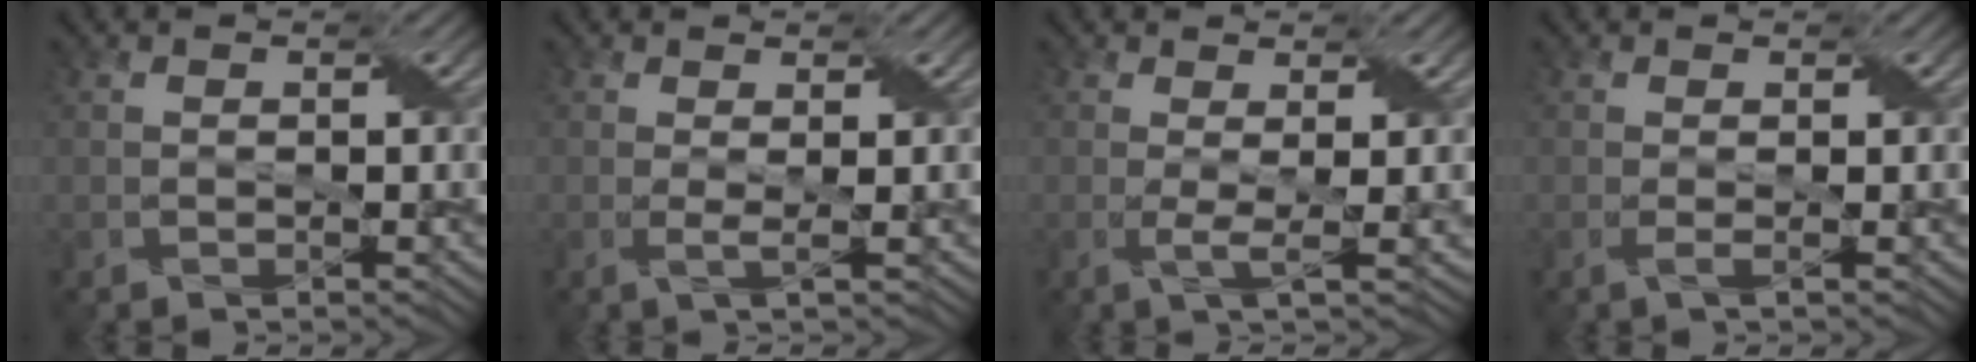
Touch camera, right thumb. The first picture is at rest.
{"total": 1.5, "force": [0.3, 0.4, 1.5], "torque": [-0.033, 0.001, -0.003]}
{"total": 2.6, "force": [0.2, 0.5, 2.6], "torque": [-0.051, 0.000, 0.001]}
{"total": 1.3, "force": [0.0, 0.3, 1.2], "torque": [-0.026, -0.001, -0.005]}